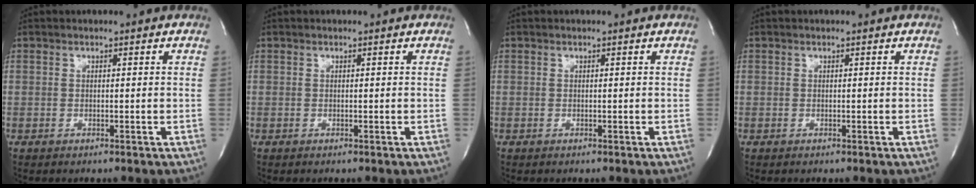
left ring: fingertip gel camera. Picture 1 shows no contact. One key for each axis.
{"total": 0.0}
{"total": 0.0}
{"total": 0.0}